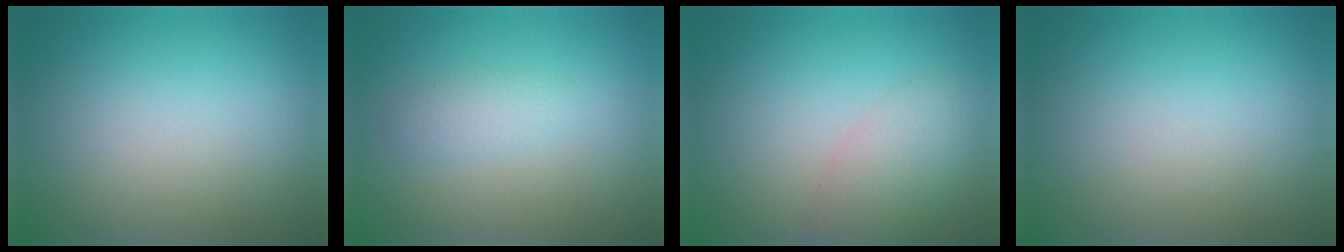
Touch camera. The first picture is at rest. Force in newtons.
{"total": 1.3, "press": 1.3, "slide": 0.0}
{"total": 3.1, "press": 3.1, "slide": 0.2}
{"total": 0.0}